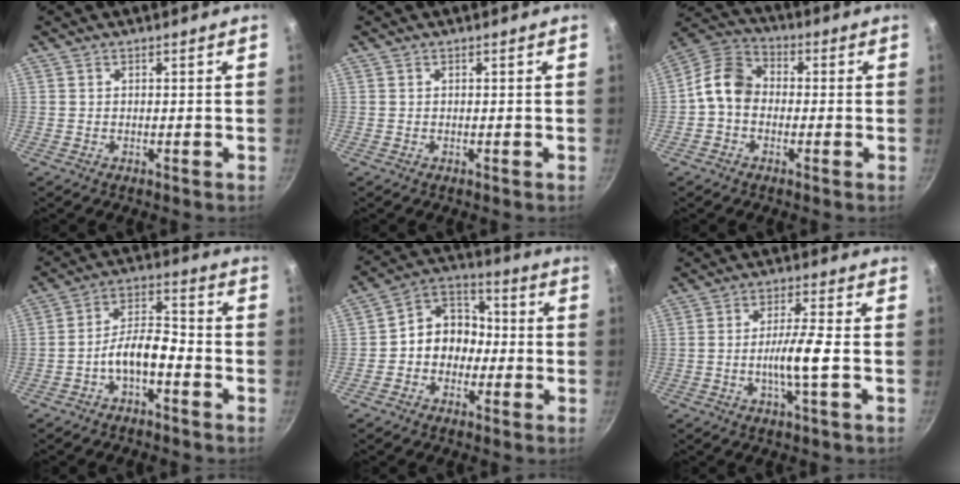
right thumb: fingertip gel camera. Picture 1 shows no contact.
{"total": 0.0}
{"total": 8.7, "force": [-0.9, 6.8, 5.3], "torque": [-0.079, 0.029, -0.041]}
{"total": 7.5, "force": [-3.5, 3.3, 5.7], "torque": [-0.093, 0.049, -0.065]}
{"total": 9.9, "force": [-1.5, 8.2, 5.3], "torque": [-0.032, 0.041, -0.042]}
{"total": 6.9, "force": [-1.4, 0.3, 6.7], "torque": [-0.130, 0.013, -0.026]}